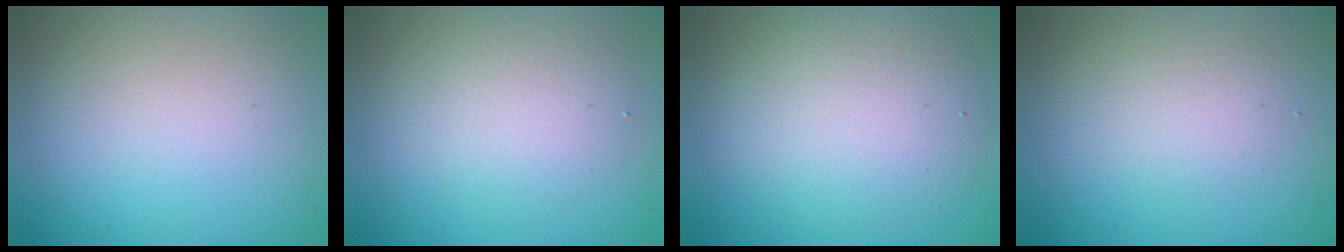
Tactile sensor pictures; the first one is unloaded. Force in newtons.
{"total": 2.8, "press": 2.8, "slide": 0.1}
{"total": 4.8, "press": 4.8, "slide": 0.2}
{"total": 1.7, "press": 1.7, "slide": 0.1}